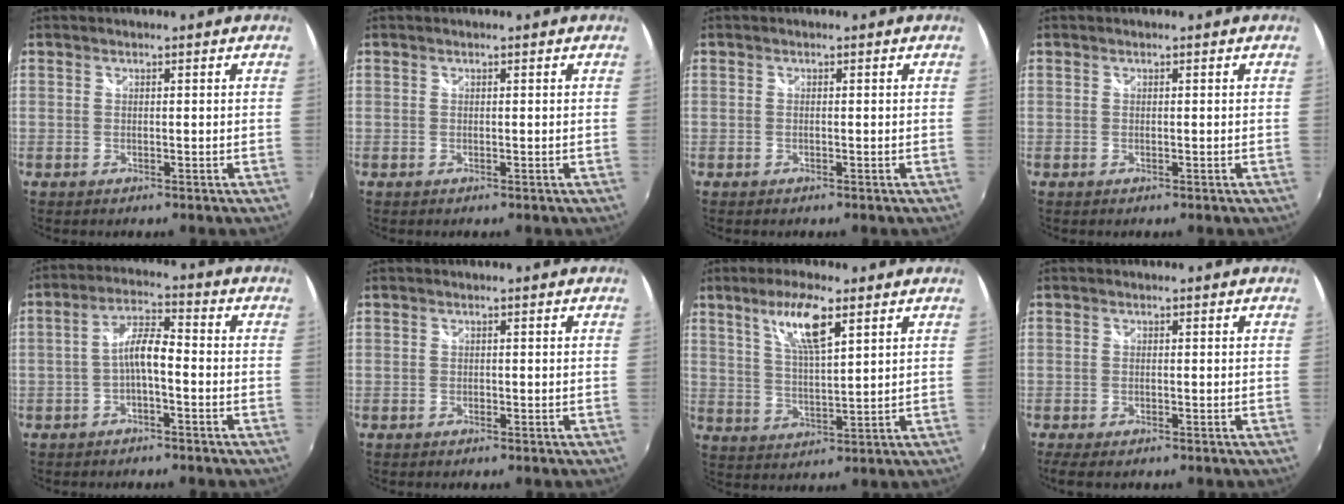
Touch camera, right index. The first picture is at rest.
{"total": 0.0}
{"total": 0.0}
{"total": 0.0}
{"total": 5.4, "force": [-2.0, 1.3, 4.8], "torque": [-0.099, 0.014, -0.037]}
{"total": 0.0}
{"total": 8.6, "force": [4.8, 1.7, 6.9], "torque": [-0.127, 0.004, 0.092]}
{"total": 2.6, "force": [-1.3, 0.6, 2.1], "torque": [-0.043, -0.007, -0.020]}